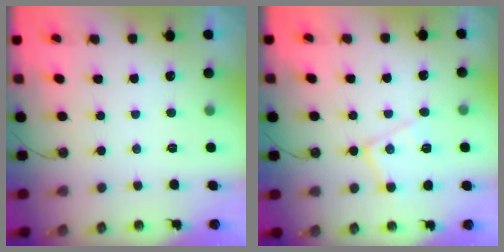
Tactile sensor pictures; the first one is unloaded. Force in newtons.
{"total": 11.4, "press": 11.4, "slide": 0.6}